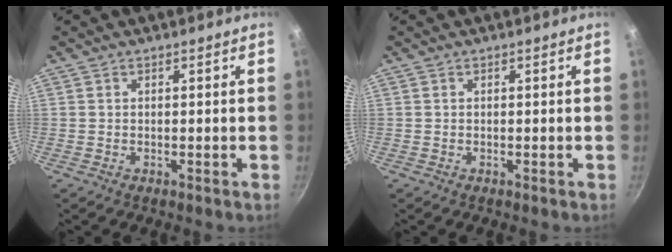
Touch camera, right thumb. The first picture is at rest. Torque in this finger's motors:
{"motor_torque": [0.00, 0.01, 0.12, 0.06, 0.02]}